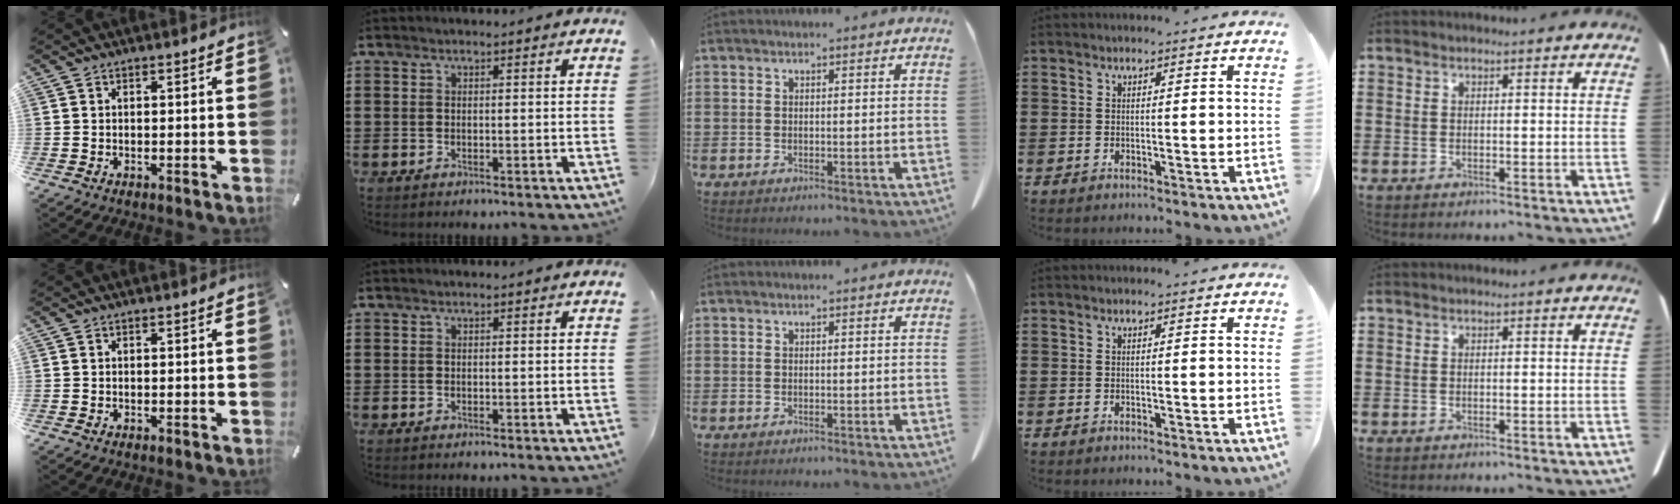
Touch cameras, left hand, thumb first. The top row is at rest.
{}